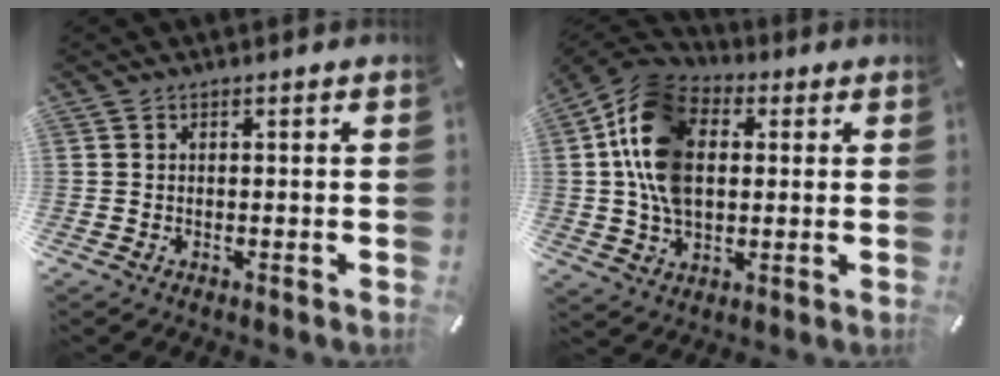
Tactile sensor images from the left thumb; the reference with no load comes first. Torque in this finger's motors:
{"motor_torque": [2.48, 2.53, 2.37, -0.40, 0.59]}